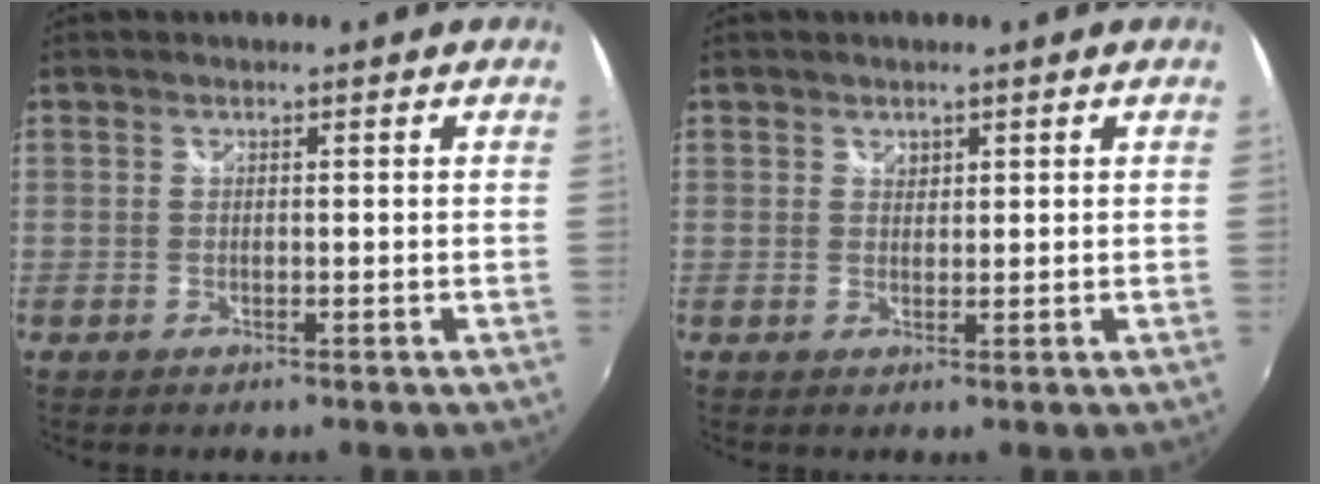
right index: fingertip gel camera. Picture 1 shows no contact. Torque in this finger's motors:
{"motor_torque": [0.00, 0.00, 0.00, 0.01]}